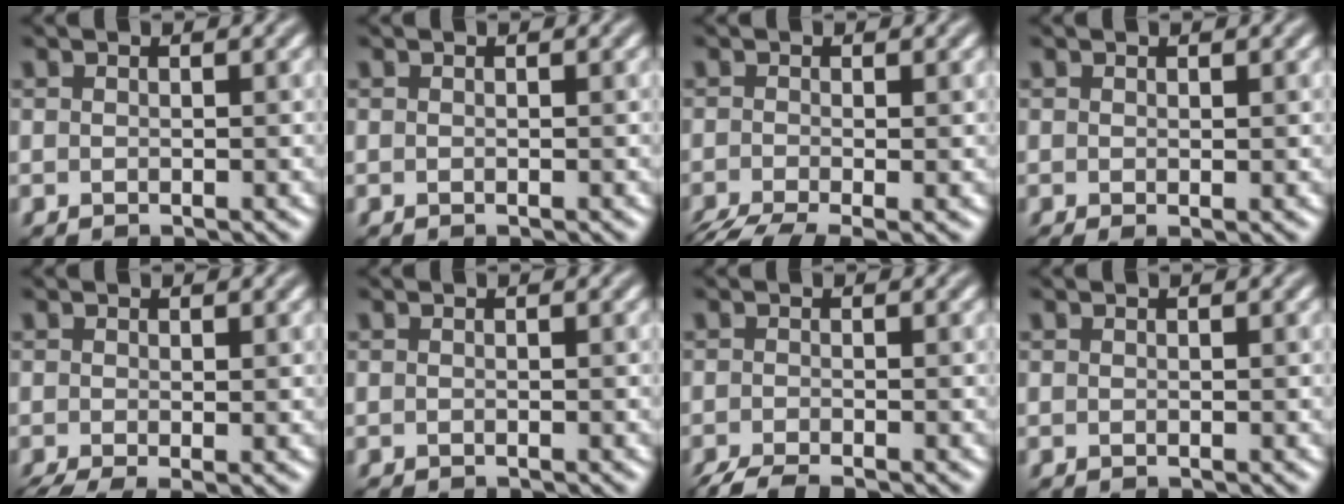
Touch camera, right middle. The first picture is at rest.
{"total": 0.0}
{"total": 4.8, "force": [-3.0, 1.4, 3.5], "torque": [-0.064, -0.017, -0.058]}
{"total": 0.9, "force": [0.0, 0.2, 0.8], "torque": [-0.013, -0.004, -0.002]}
{"total": 3.0, "force": [-1.1, 0.7, 2.7], "torque": [-0.050, -0.013, -0.022]}
{"total": 0.6, "force": [-0.6, 0.0, 0.1], "torque": [0.002, -0.003, -0.011]}
{"total": 3.0, "force": [-2.5, 0.4, 1.6], "torque": [-0.028, -0.008, -0.052]}
{"total": 0.0}